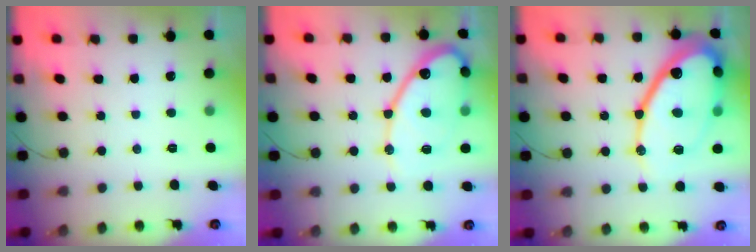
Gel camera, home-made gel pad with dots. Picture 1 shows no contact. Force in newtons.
{"total": 16.3, "press": 16.2, "slide": 1.4}
{"total": 25.8, "press": 25.7, "slide": 2.5}